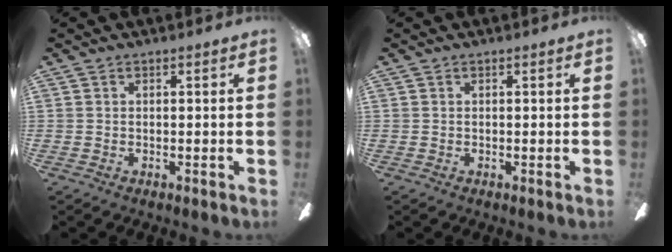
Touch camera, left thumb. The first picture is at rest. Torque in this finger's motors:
{"motor_torque": [0.00, 0.01, 0.08, -0.09, 0.00]}